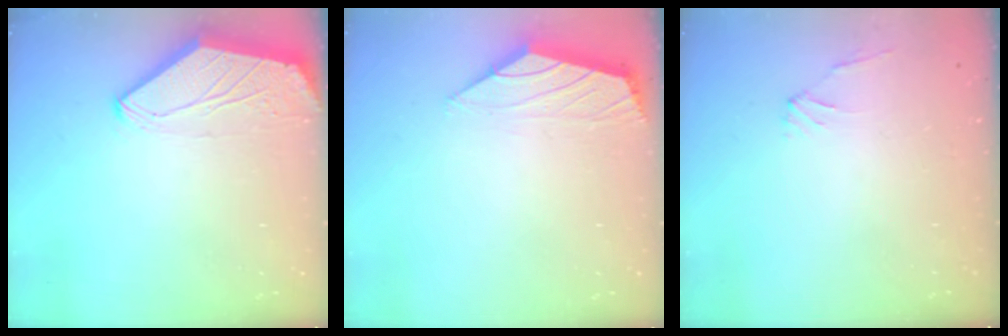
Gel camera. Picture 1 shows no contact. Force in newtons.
{"total": 0.0}
{"total": 1.0, "press": 0.8, "slide": 0.6}